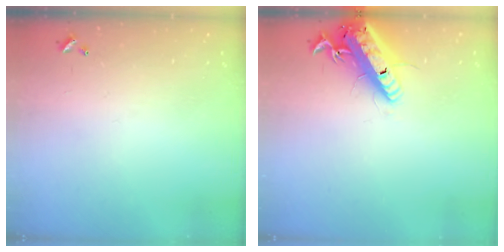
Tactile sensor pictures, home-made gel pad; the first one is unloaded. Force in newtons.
{"total": 17.3, "press": 17.0, "slide": 3.4}